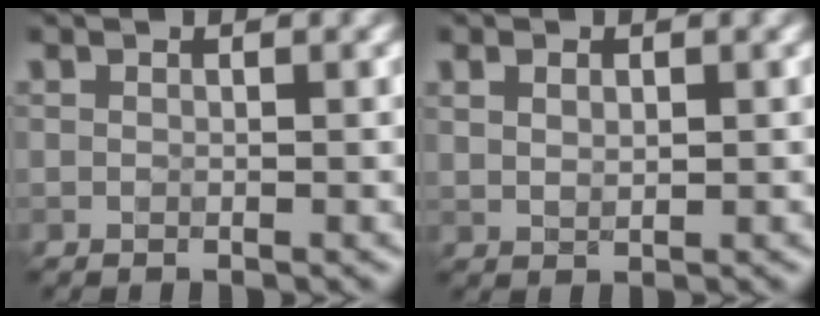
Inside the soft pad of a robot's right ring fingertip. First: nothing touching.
{"total": 1.5, "force": [0.6, 0.8, 1.1], "torque": [-0.021, 0.000, 0.016]}